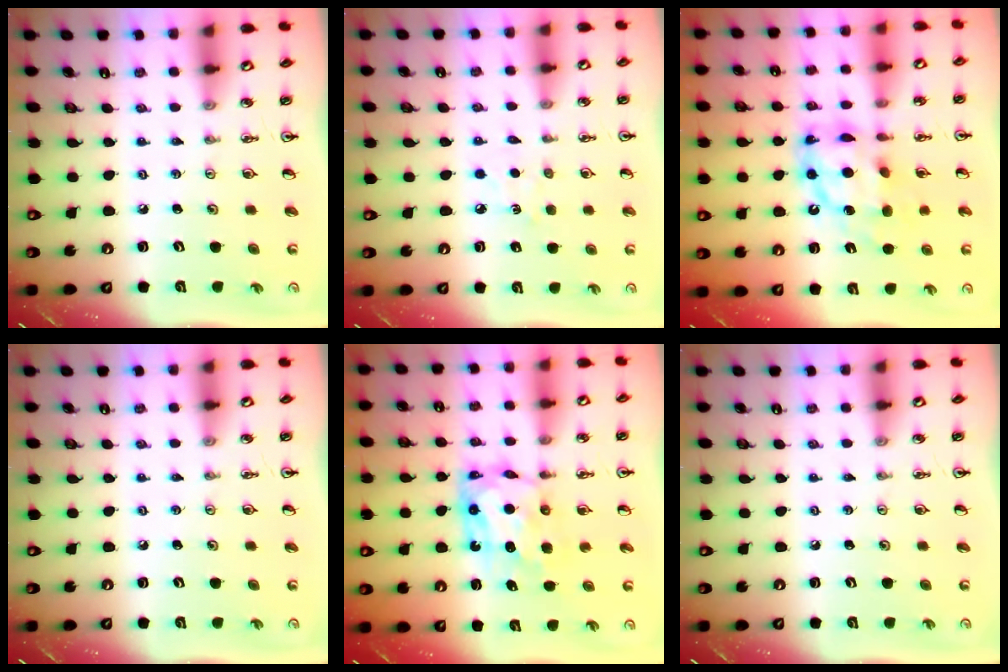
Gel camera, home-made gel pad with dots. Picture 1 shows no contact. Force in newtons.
{"total": 4.8, "press": 4.7, "slide": 0.7}
{"total": 13.1, "press": 13.0, "slide": 1.1}
{"total": 0.0}
{"total": 7.7, "press": 7.7, "slide": 0.8}
{"total": 0.0}